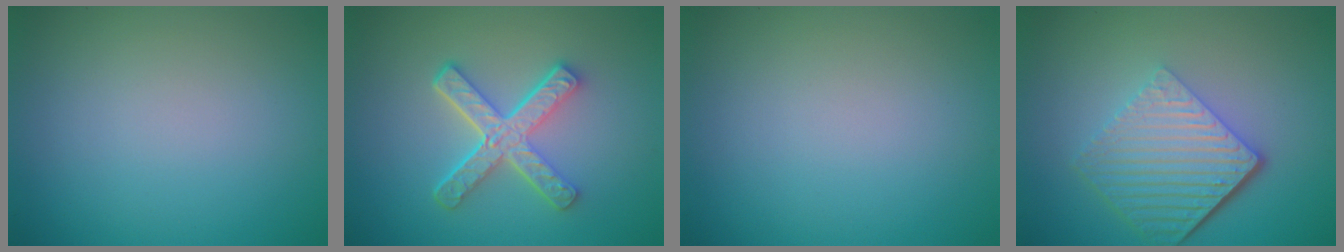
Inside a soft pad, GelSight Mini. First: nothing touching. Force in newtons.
{"total": 5.1, "press": 3.7, "slide": 3.5}
{"total": 0.0}
{"total": 6.4, "press": 4.3, "slide": 4.8}